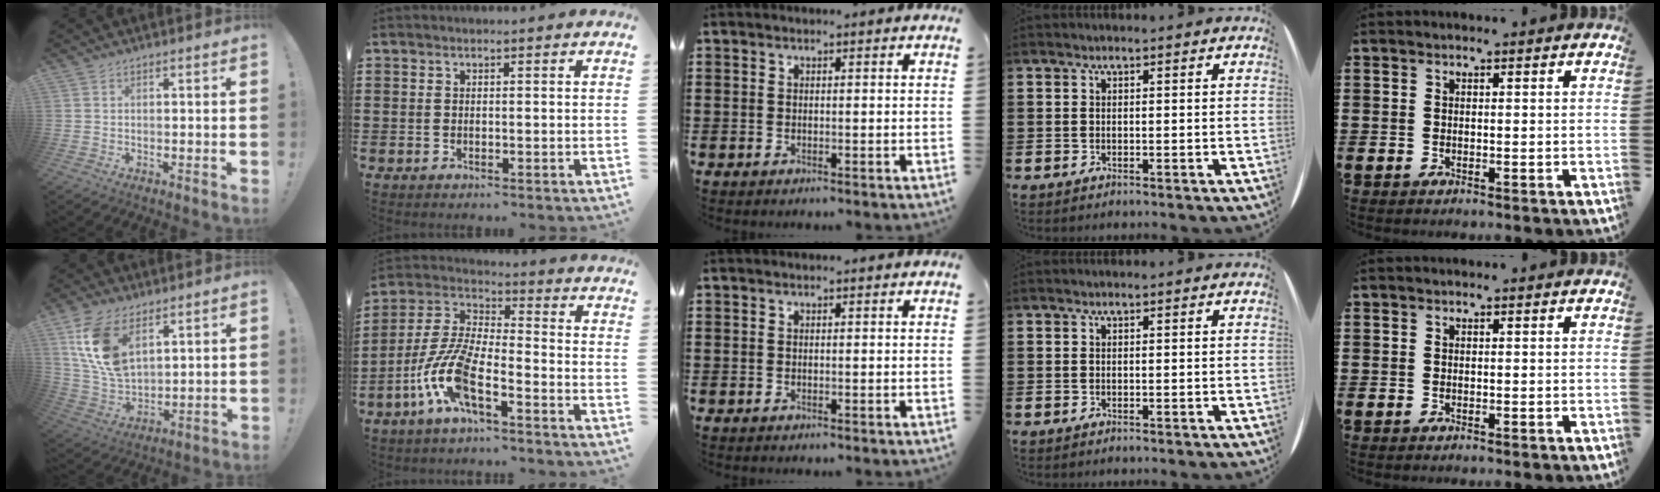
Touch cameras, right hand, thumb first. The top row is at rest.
{"thumb": {"total": 13.6, "force": [7.2, 7.7, 8.6], "torque": [-0.177, -0.030, 0.139]}, "index": {"total": 10.5, "force": [-5.2, 2.8, 8.7], "torque": [-0.214, -0.019, -0.105]}}